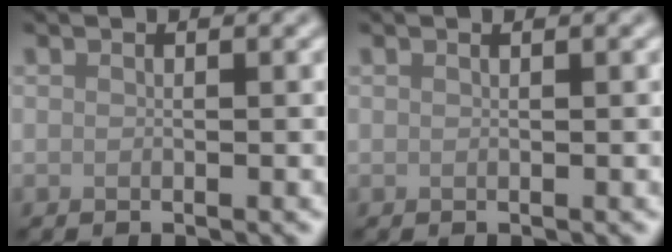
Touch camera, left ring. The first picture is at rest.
{"total": 0.6, "force": [0.4, 0.2, 0.4], "torque": [-0.002, 0.001, 0.002]}